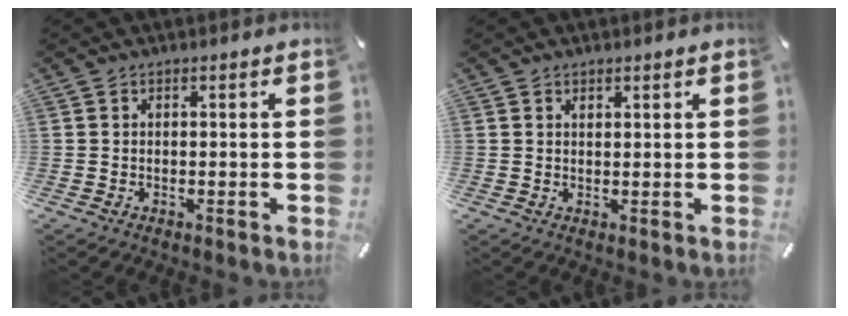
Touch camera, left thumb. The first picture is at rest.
{"total": 0.7, "force": [0.6, 0.2, 0.3], "torque": [-0.006, -0.002, 0.012]}